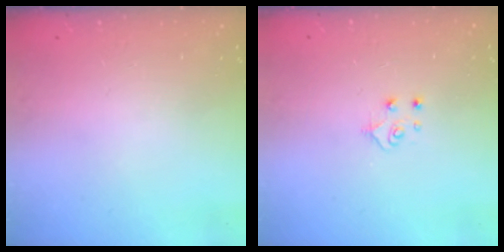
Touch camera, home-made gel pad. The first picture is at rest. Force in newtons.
{"total": 4.9, "press": 4.8, "slide": 0.5}